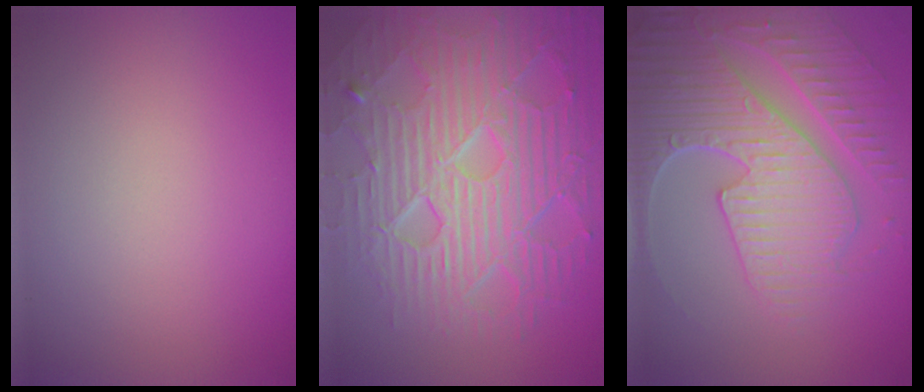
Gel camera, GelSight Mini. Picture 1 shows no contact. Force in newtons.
{"total": 10.9, "press": 6.9, "slide": 8.5}
{"total": 8.5, "press": 6.1, "slide": 5.9}